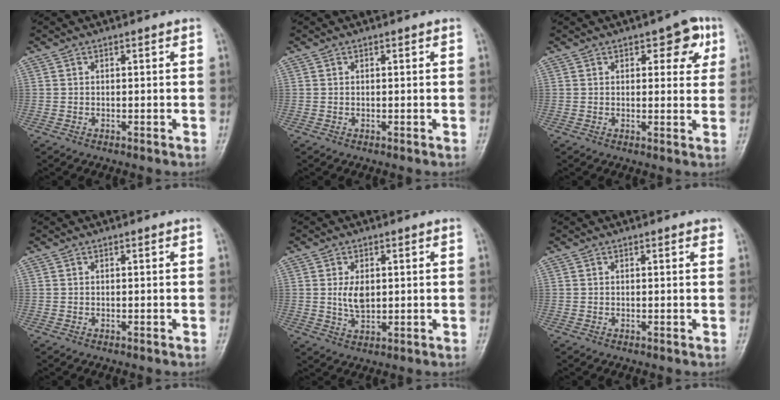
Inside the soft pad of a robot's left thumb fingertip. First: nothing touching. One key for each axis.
{"total": 0.0}
{"total": 6.6, "fx": 2.8, "fy": 3.3, "fz": 4.9, "tx": -0.028, "ty": -0.007, "tz": 0.028}
{"total": 0.0}
{"total": 4.6, "fx": 0.6, "fy": 2.8, "fz": 3.7, "tx": -0.062, "ty": -0.008, "tz": 0.015}
{"total": 1.0, "fx": 0.7, "fy": 0.3, "fz": 0.7, "tx": -0.009, "ty": -0.001, "tz": 0.005}